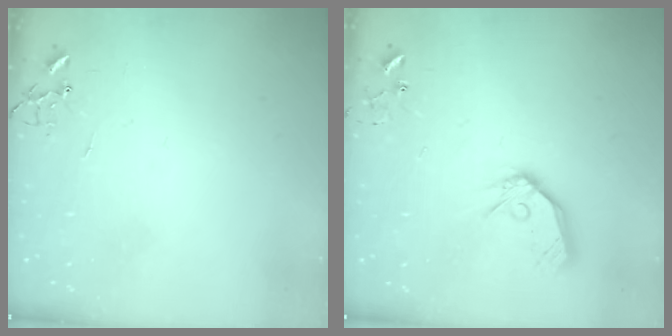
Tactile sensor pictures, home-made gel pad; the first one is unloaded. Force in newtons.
{"total": 13.0, "press": 12.9, "slide": 1.6}